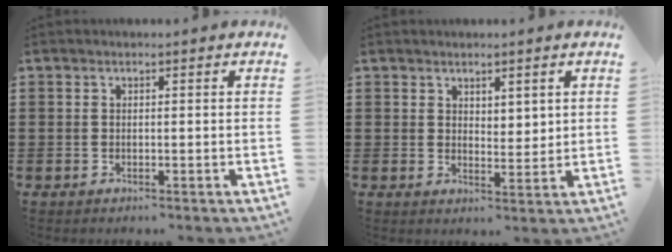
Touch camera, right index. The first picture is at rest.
{"total": 2.7, "force": [2.3, 1.3, 0.3], "torque": [-0.003, 0.001, 0.043]}